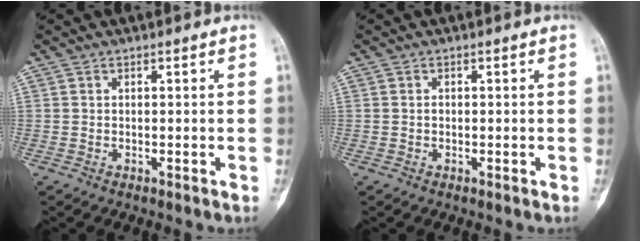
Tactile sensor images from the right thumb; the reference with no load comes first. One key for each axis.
{"total": 0.5, "fx": -0.1, "fy": 0.4, "fz": 0.3, "tx": -0.002, "ty": 0.002, "tz": -0.005}